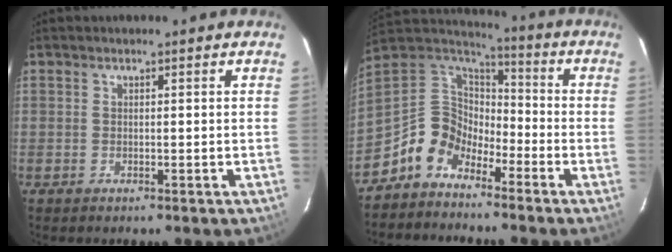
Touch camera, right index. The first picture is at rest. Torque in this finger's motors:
{"motor_torque": [0.72, -0.64, -0.07, -0.09]}